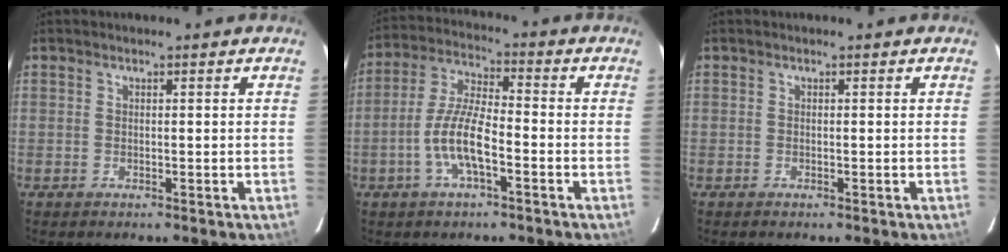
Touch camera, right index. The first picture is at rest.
{"total": 9.3, "force": [-3.7, 2.6, 8.2], "torque": [-0.174, 0.005, -0.070]}
{"total": 0.0}